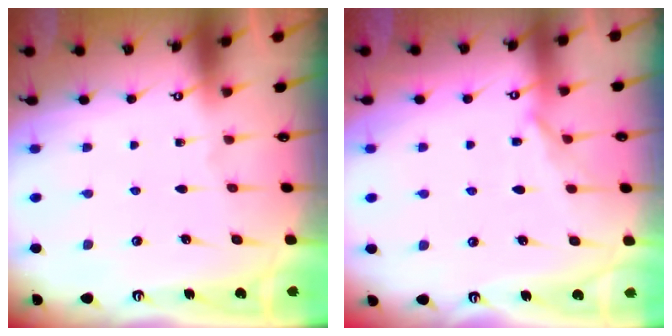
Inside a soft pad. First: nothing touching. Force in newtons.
{"total": 6.0, "press": 5.9, "slide": 0.5}